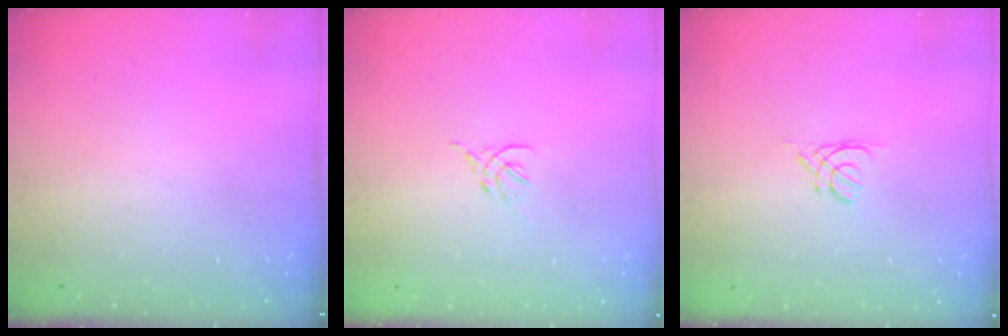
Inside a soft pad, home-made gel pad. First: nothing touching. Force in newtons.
{"total": 2.3, "press": 2.2, "slide": 0.5}
{"total": 2.5, "press": 2.5, "slide": 0.6}